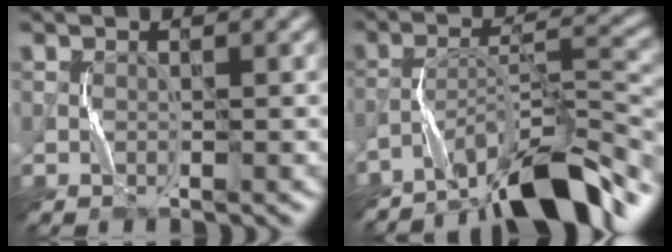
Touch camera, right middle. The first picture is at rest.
{"total": 9.7, "force": [-7.7, 1.6, 5.8], "torque": [-0.087, 0.015, -0.133]}